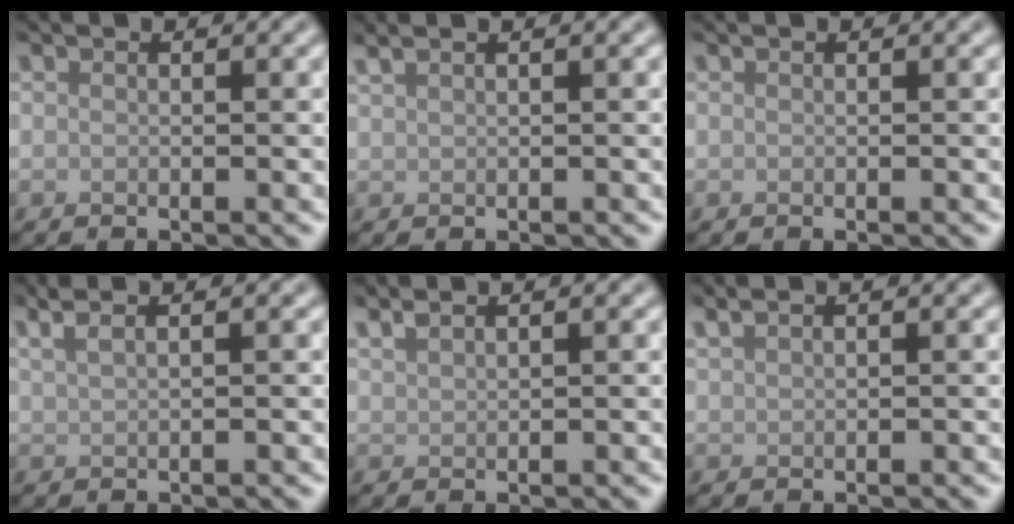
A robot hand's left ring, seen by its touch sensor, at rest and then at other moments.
{"total": 1.3, "force": [1.1, 0.4, 0.7], "torque": [-0.015, 0.002, 0.018]}
{"total": 0.0}
{"total": 3.5, "force": [2.4, 1.4, 2.1], "torque": [-0.022, 0.019, 0.014]}
{"total": 1.9, "force": [1.6, 0.5, 0.9], "torque": [-0.009, 0.006, 0.023]}
{"total": 1.8, "force": [1.5, 0.5, 0.8], "torque": [-0.011, 0.006, 0.022]}